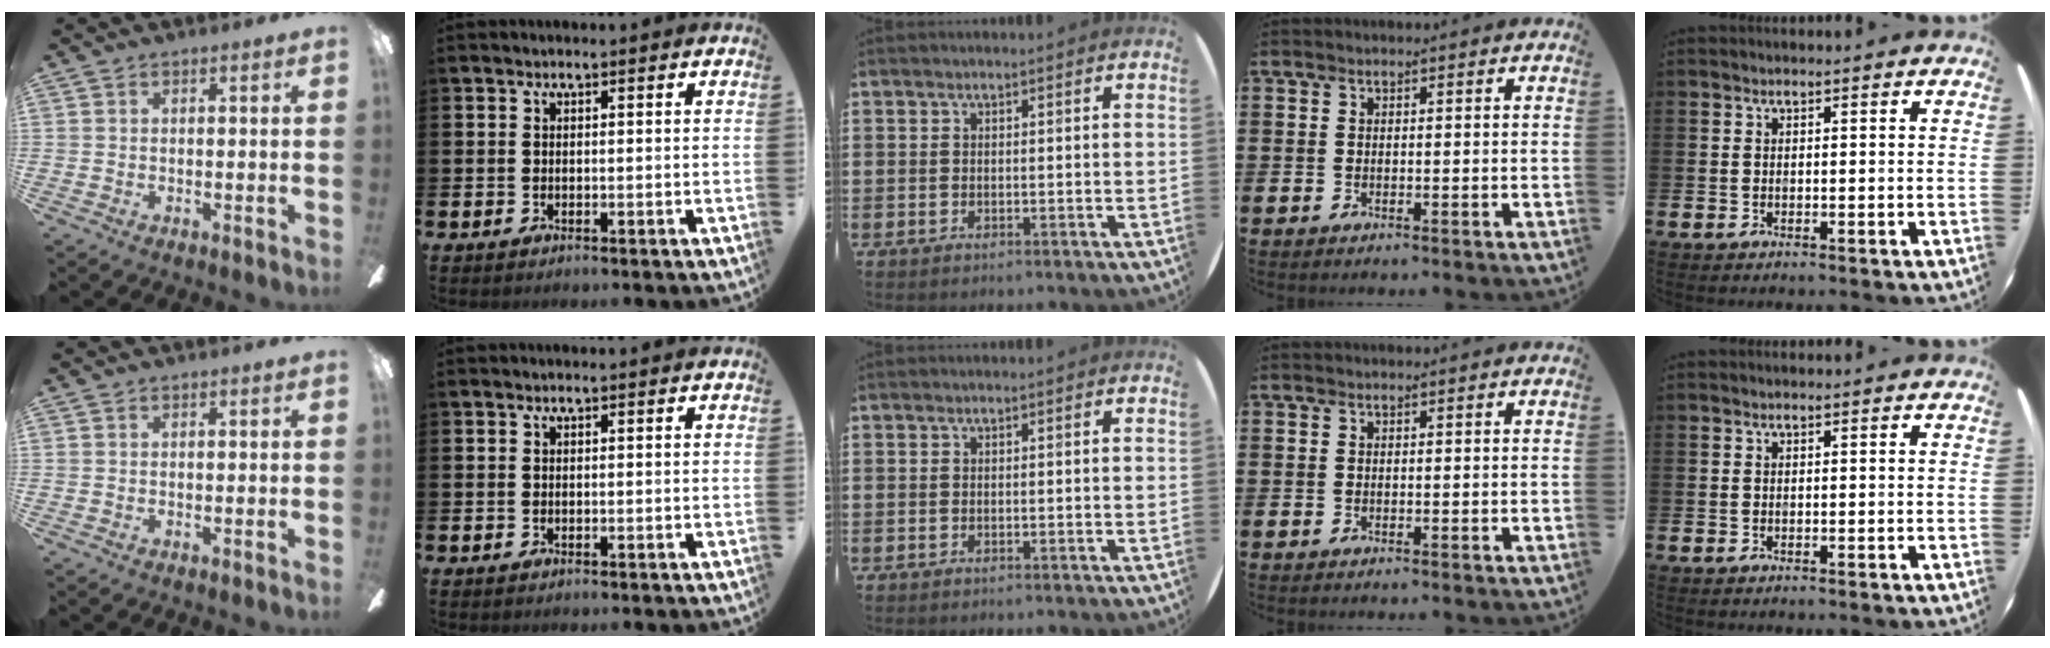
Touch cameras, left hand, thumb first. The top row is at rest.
{}